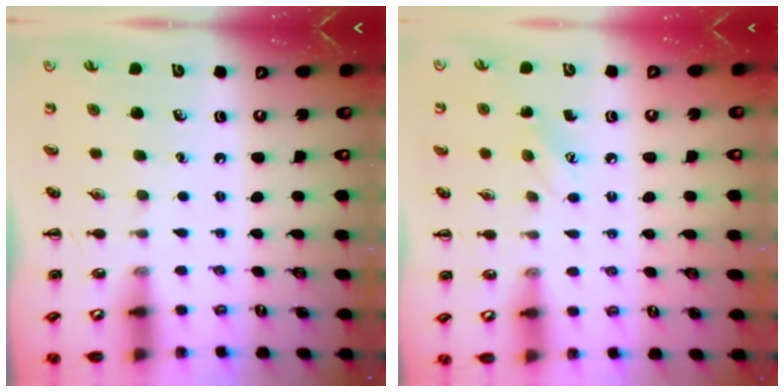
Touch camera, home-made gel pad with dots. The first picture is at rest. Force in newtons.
{"total": 7.0, "press": 6.8, "slide": 1.5}